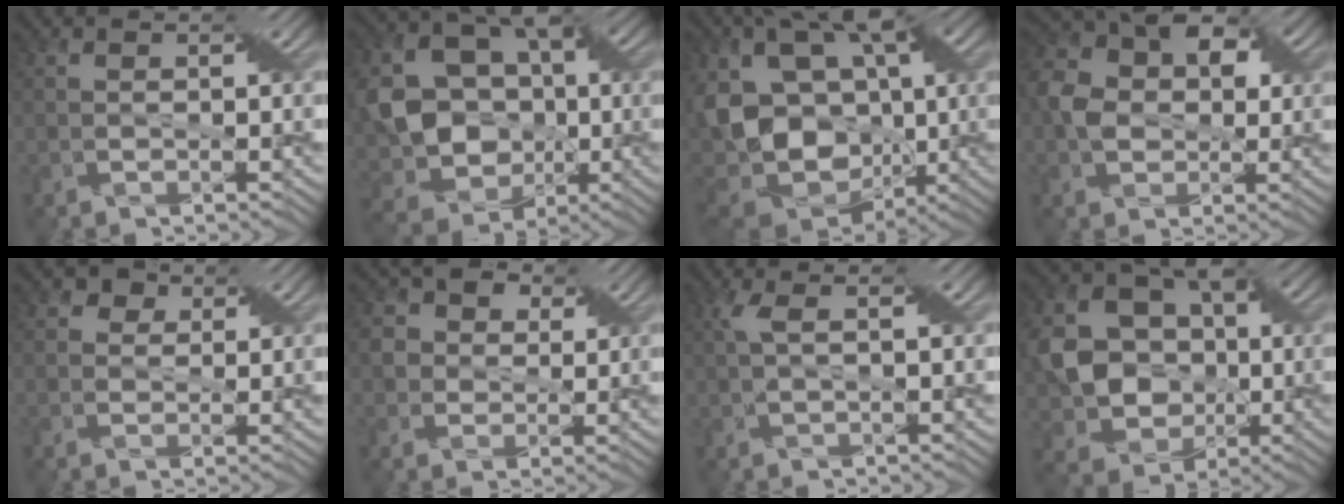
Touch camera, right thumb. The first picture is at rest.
{"total": 14.0, "force": [-1.1, 11.3, 8.2], "torque": [-0.200, -0.011, -0.018]}
{"total": 18.3, "force": [0.3, 12.6, 13.3], "torque": [-0.264, 0.002, 0.010]}
{"total": 8.0, "force": [0.8, 6.1, 5.1], "torque": [-0.107, 0.013, 0.003]}
{"total": 3.2, "force": [1.9, 2.3, 1.0], "torque": [-0.023, -0.003, 0.023]}
{"total": 5.6, "force": [2.0, 4.9, 1.9], "torque": [-0.066, 0.015, 0.024]}
{"total": 2.2, "force": [0.6, 0.2, 2.1], "torque": [-0.054, 0.009, 0.012]}
{"total": 11.1, "force": [-0.6, 9.3, 6.0], "torque": [-0.137, -0.004, -0.022]}